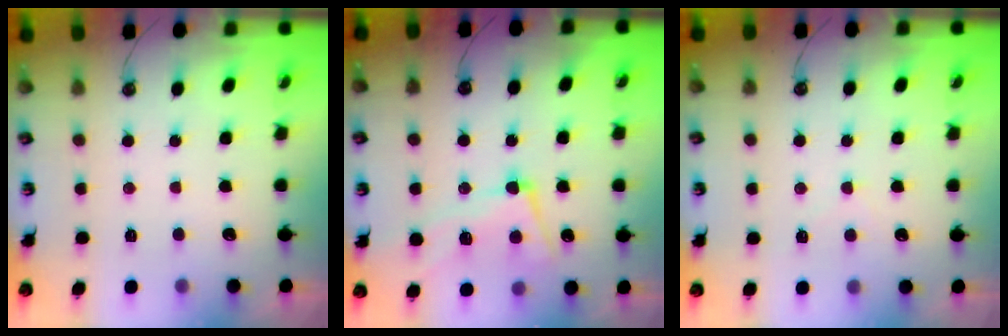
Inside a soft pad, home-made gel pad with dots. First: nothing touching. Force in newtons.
{"total": 6.2, "press": 6.0, "slide": 1.3}
{"total": 0.7, "press": 0.7, "slide": 0.2}